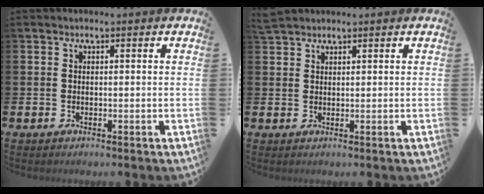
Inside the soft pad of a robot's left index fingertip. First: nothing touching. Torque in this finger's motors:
{"motor_torque": [-0.01, -0.19, 0.10, 0.04]}